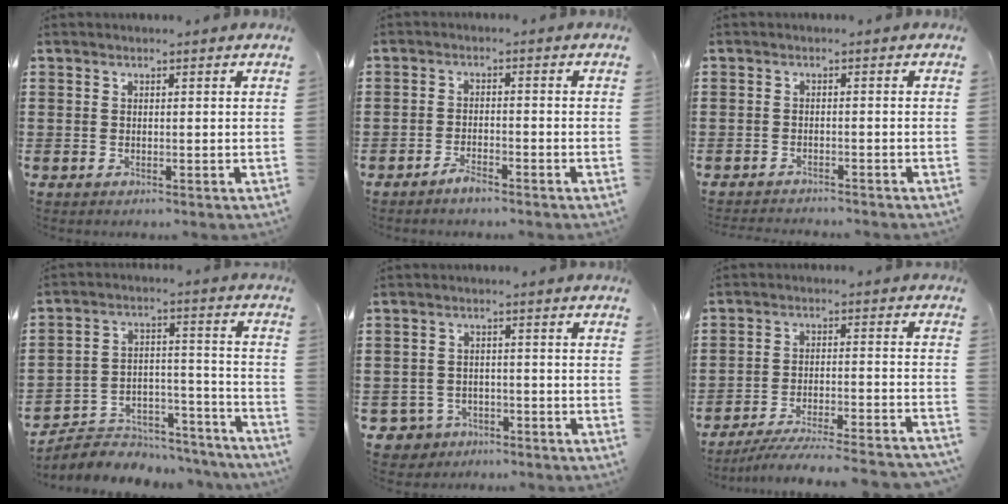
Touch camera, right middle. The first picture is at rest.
{"total": 2.2, "force": [-1.9, 0.3, 1.1], "torque": [-0.021, 0.002, -0.036]}
{"total": 1.4, "force": [-1.4, 0.0, 0.0], "torque": [-0.005, 0.001, -0.028]}
{"total": 5.0, "force": [-4.6, 1.8, 0.5], "torque": [-0.010, 0.011, -0.092]}
{"total": 2.9, "force": [-2.5, 1.5, 0.3], "torque": [-0.030, -0.005, -0.058]}
{"total": 6.2, "force": [-5.8, -0.4, 2.1], "torque": [-0.038, -0.010, -0.114]}